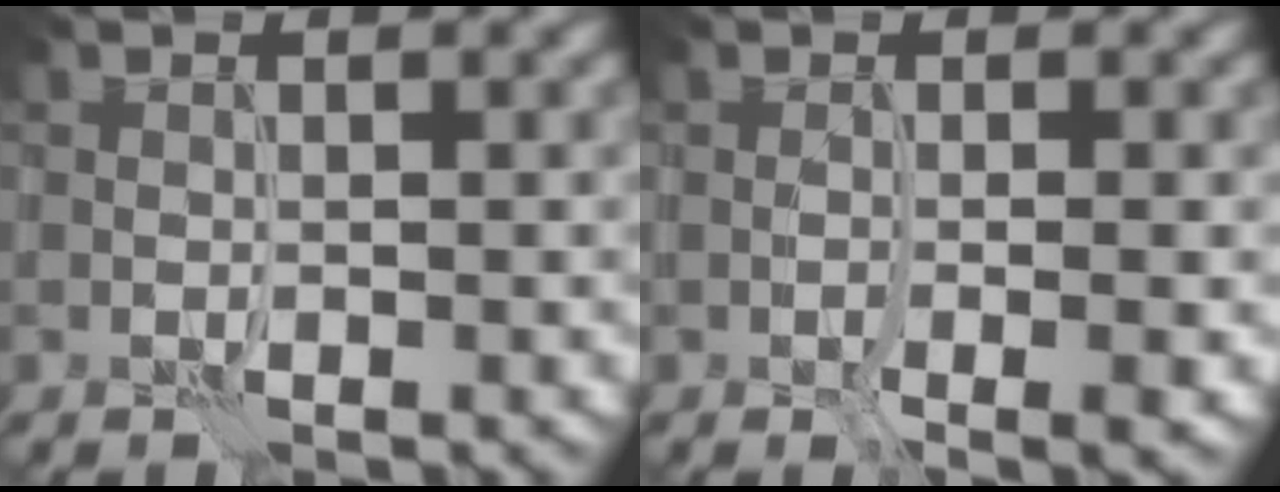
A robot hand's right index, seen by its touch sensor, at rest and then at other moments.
{"total": 1.8, "force": [-0.4, 0.2, 1.8], "torque": [-0.025, -0.004, -0.004]}